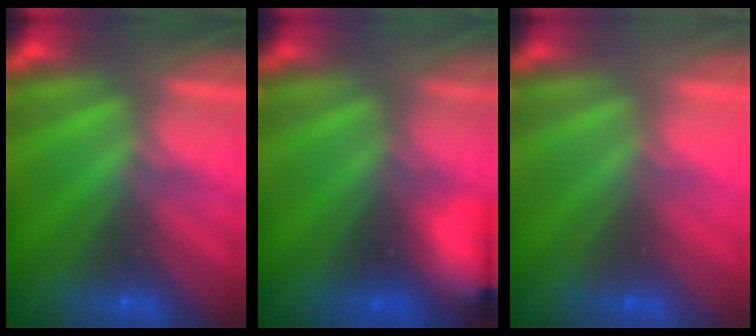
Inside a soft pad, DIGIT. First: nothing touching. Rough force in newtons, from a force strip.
{"total": 6.0}
{"total": 3.7}